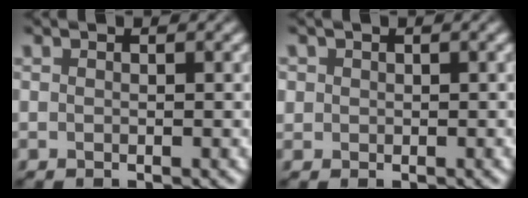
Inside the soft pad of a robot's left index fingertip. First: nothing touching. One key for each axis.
{"total": 0.8, "fx": 0.2, "fy": 0.8, "fz": 0.1, "tx": -0.002, "ty": -0.001, "tz": 0.006}